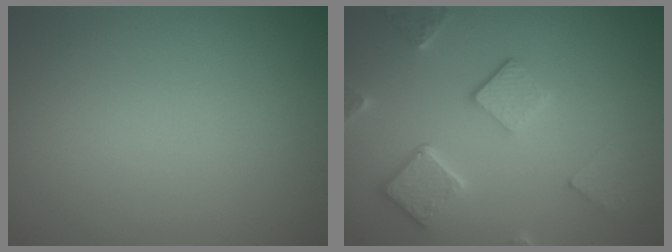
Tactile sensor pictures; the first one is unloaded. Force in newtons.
{"total": 5.0, "press": 3.9, "slide": 3.2}